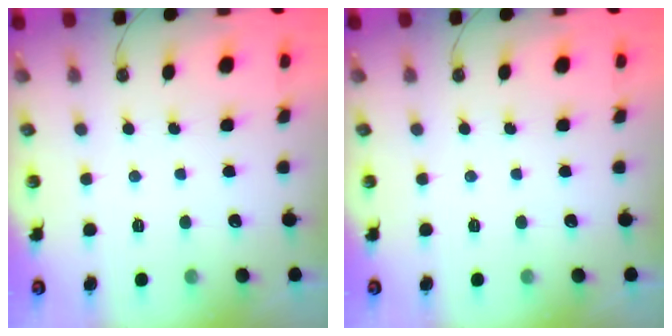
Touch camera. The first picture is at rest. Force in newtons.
{"total": 0.0}